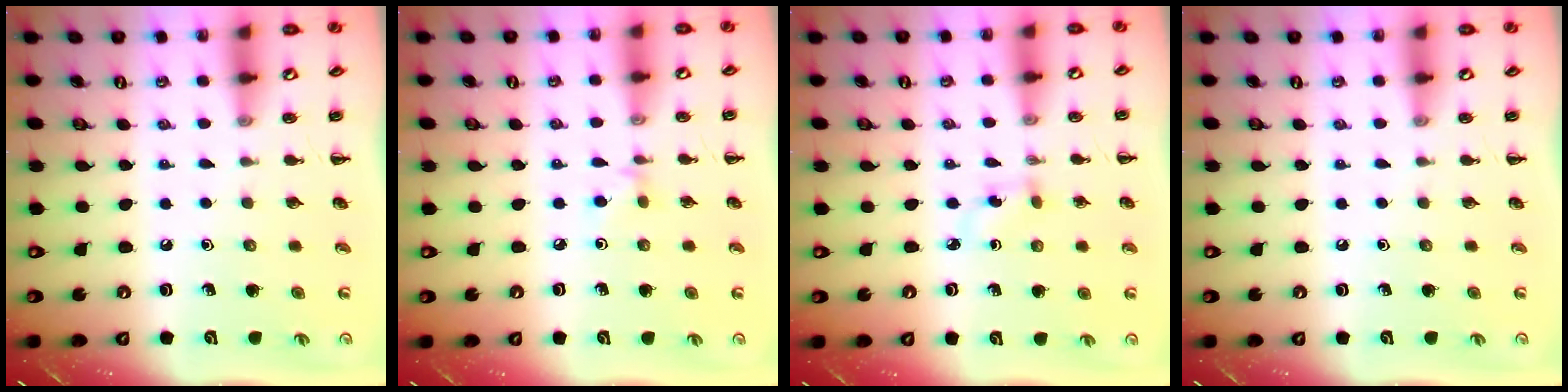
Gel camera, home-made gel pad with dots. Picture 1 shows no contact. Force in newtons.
{"total": 3.0, "press": 2.7, "slide": 1.2}
{"total": 2.9, "press": 2.7, "slide": 1.1}
{"total": 0.0}